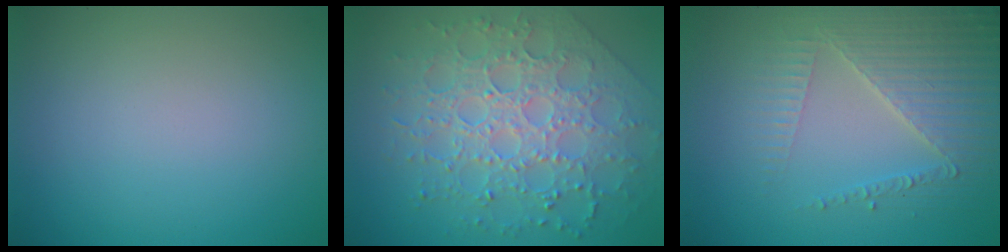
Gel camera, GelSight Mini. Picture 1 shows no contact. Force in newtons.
{"total": 7.9, "press": 5.7, "slide": 5.5}
{"total": 4.1, "press": 4.0, "slide": 0.6}